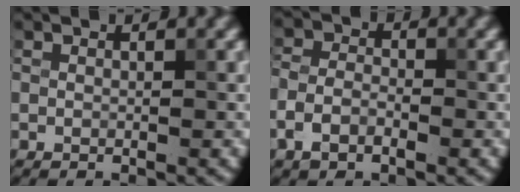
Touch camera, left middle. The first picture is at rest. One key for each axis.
{"total": 2.9, "fx": -1.5, "fy": 1.6, "fz": 1.9, "tx": -0.037, "ty": 0.003, "tz": -0.038}